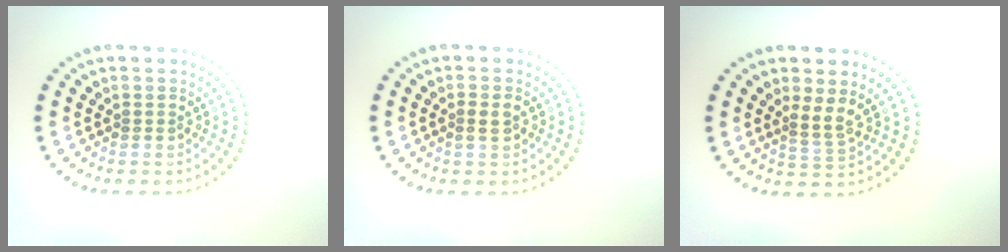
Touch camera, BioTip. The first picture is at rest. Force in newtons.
{"total": 1.2, "press": 1.2, "slide": 0.1}
{"total": 1.8, "press": 1.2, "slide": 1.4}